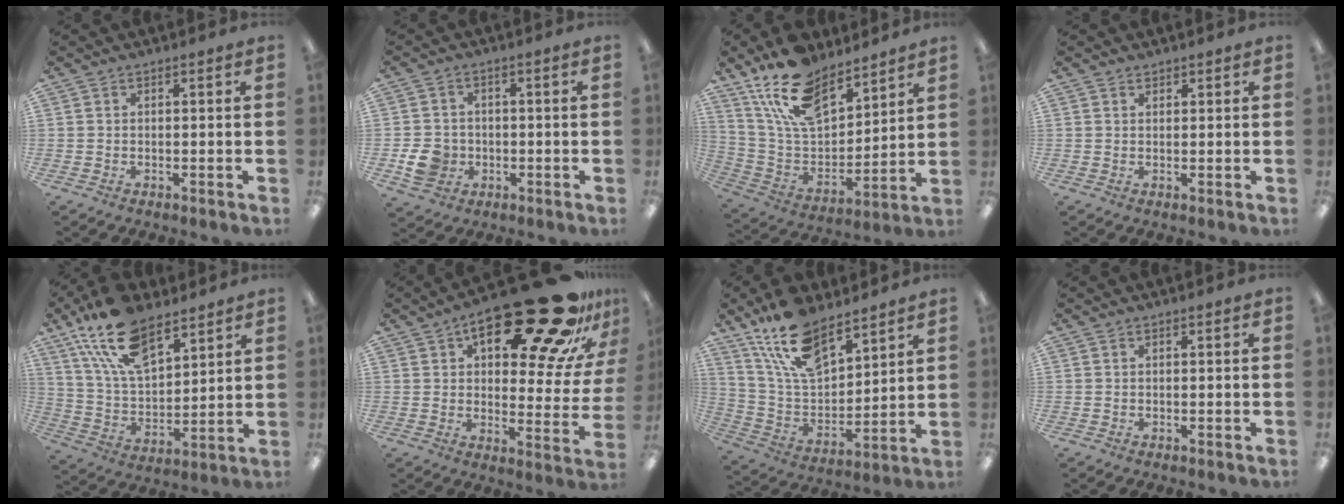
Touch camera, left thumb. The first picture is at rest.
{"total": 6.9, "force": [-1.6, 6.1, 2.7], "torque": [-0.051, 0.008, -0.027]}
{"total": 17.9, "force": [13.2, 8.5, 8.6], "torque": [-0.180, -0.067, 0.245]}
{"total": 1.1, "force": [1.0, 0.6, 0.1], "torque": [-0.002, 0.001, 0.018]}
{"total": 18.9, "force": [12.4, 9.2, 10.8], "torque": [-0.206, -0.053, 0.226]}
{"total": 26.4, "force": [16.8, 9.6, 17.9], "torque": [-0.239, -0.104, 0.264]}
{"total": 17.5, "force": [12.8, 7.7, 9.0], "torque": [-0.191, -0.059, 0.235]}
{"total": 0.0}